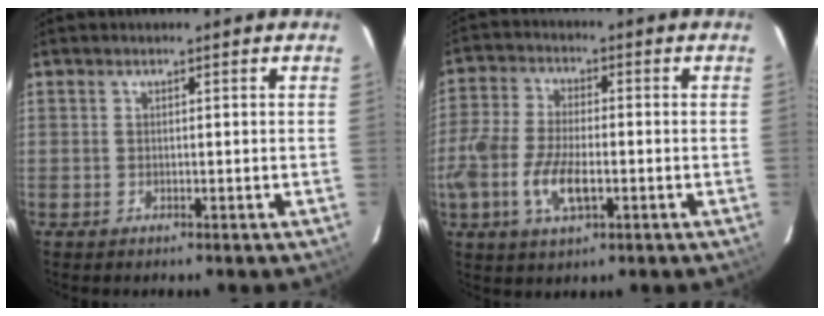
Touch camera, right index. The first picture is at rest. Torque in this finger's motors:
{"motor_torque": [0.42, -0.31, 0.62, 0.12]}